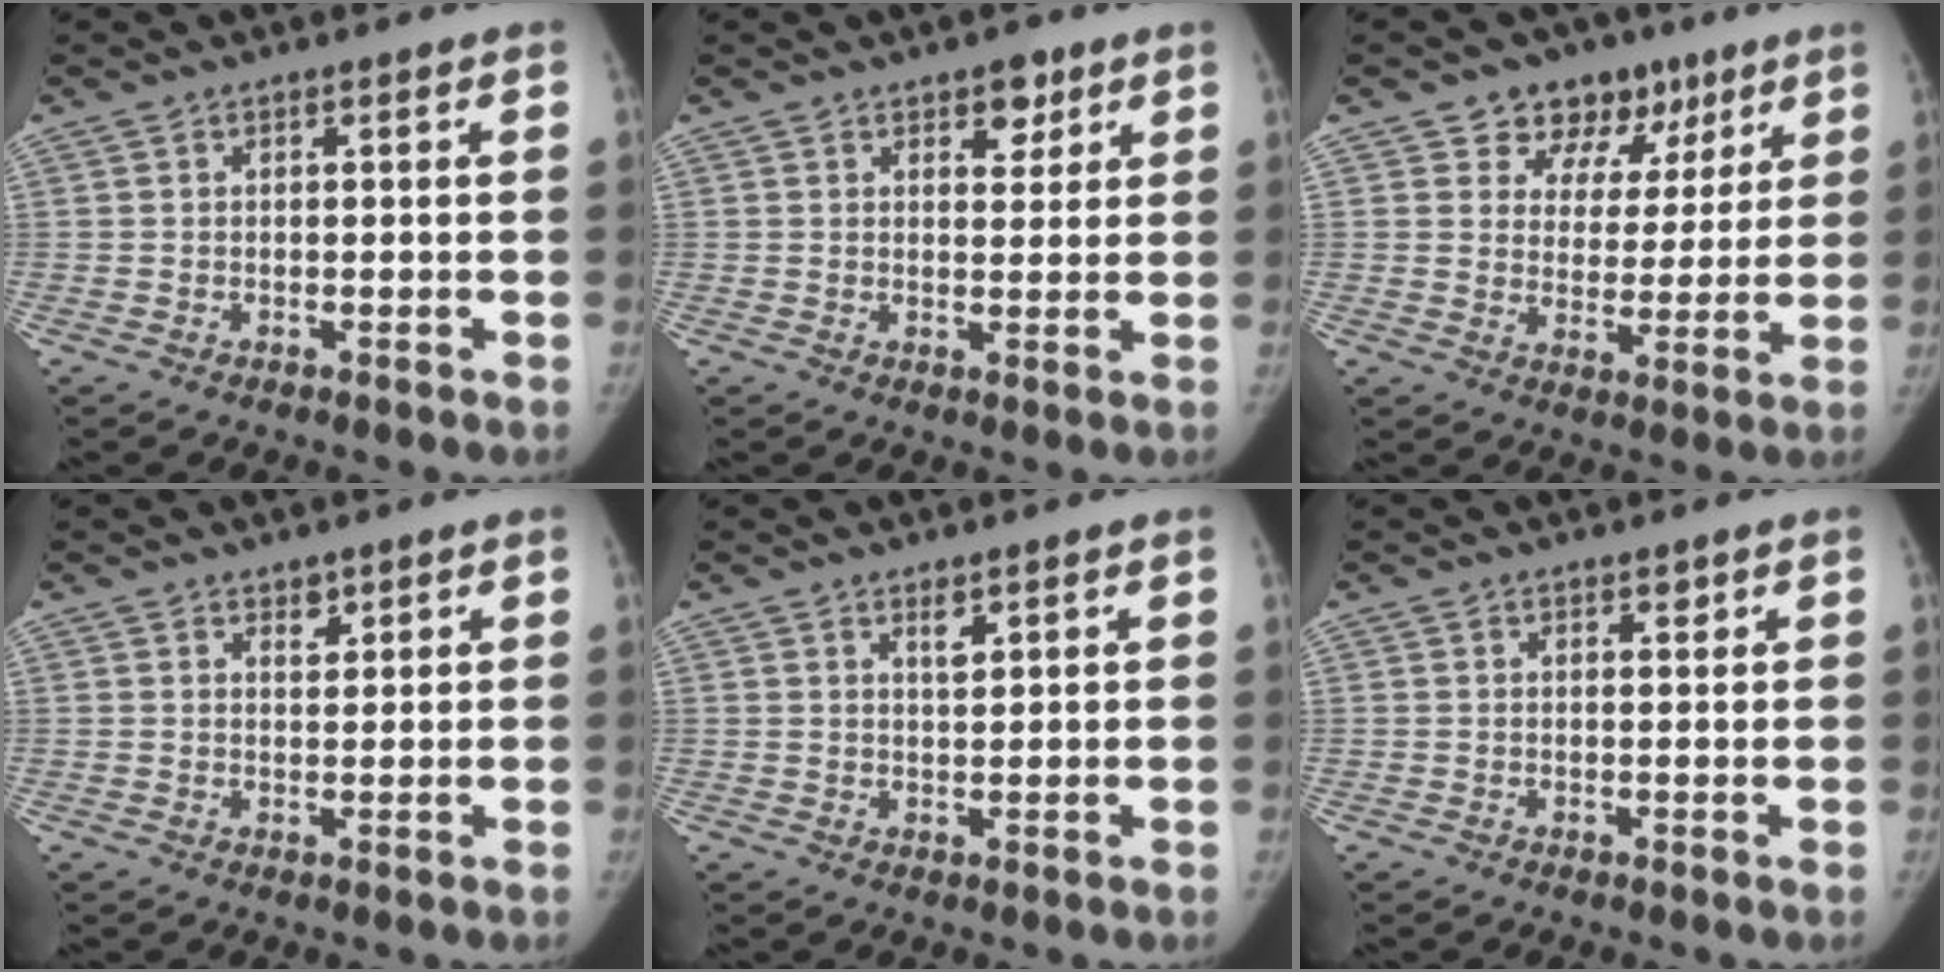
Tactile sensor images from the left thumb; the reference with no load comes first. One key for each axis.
{"total": 4.2, "fx": 2.5, "fy": 2.5, "fz": 2.3, "tx": -0.004, "ty": -0.013, "tz": 0.033}
{"total": 11.2, "fx": 6.8, "fy": 8.4, "fz": 3.2, "tx": 0.008, "ty": -0.017, "tz": 0.101}
{"total": 1.9, "fx": 1.4, "fy": 1.2, "fz": 0.7, "tx": 0.003, "ty": -0.009, "tz": 0.020}
{"total": 2.1, "fx": 1.4, "fy": 0.8, "fz": 1.4, "tx": -0.018, "ty": -0.010, "tz": 0.025}
{"total": 0.8, "fx": 0.6, "fy": 0.4, "fz": 0.4, "tx": 0.002, "ty": -0.004, "tz": 0.008}